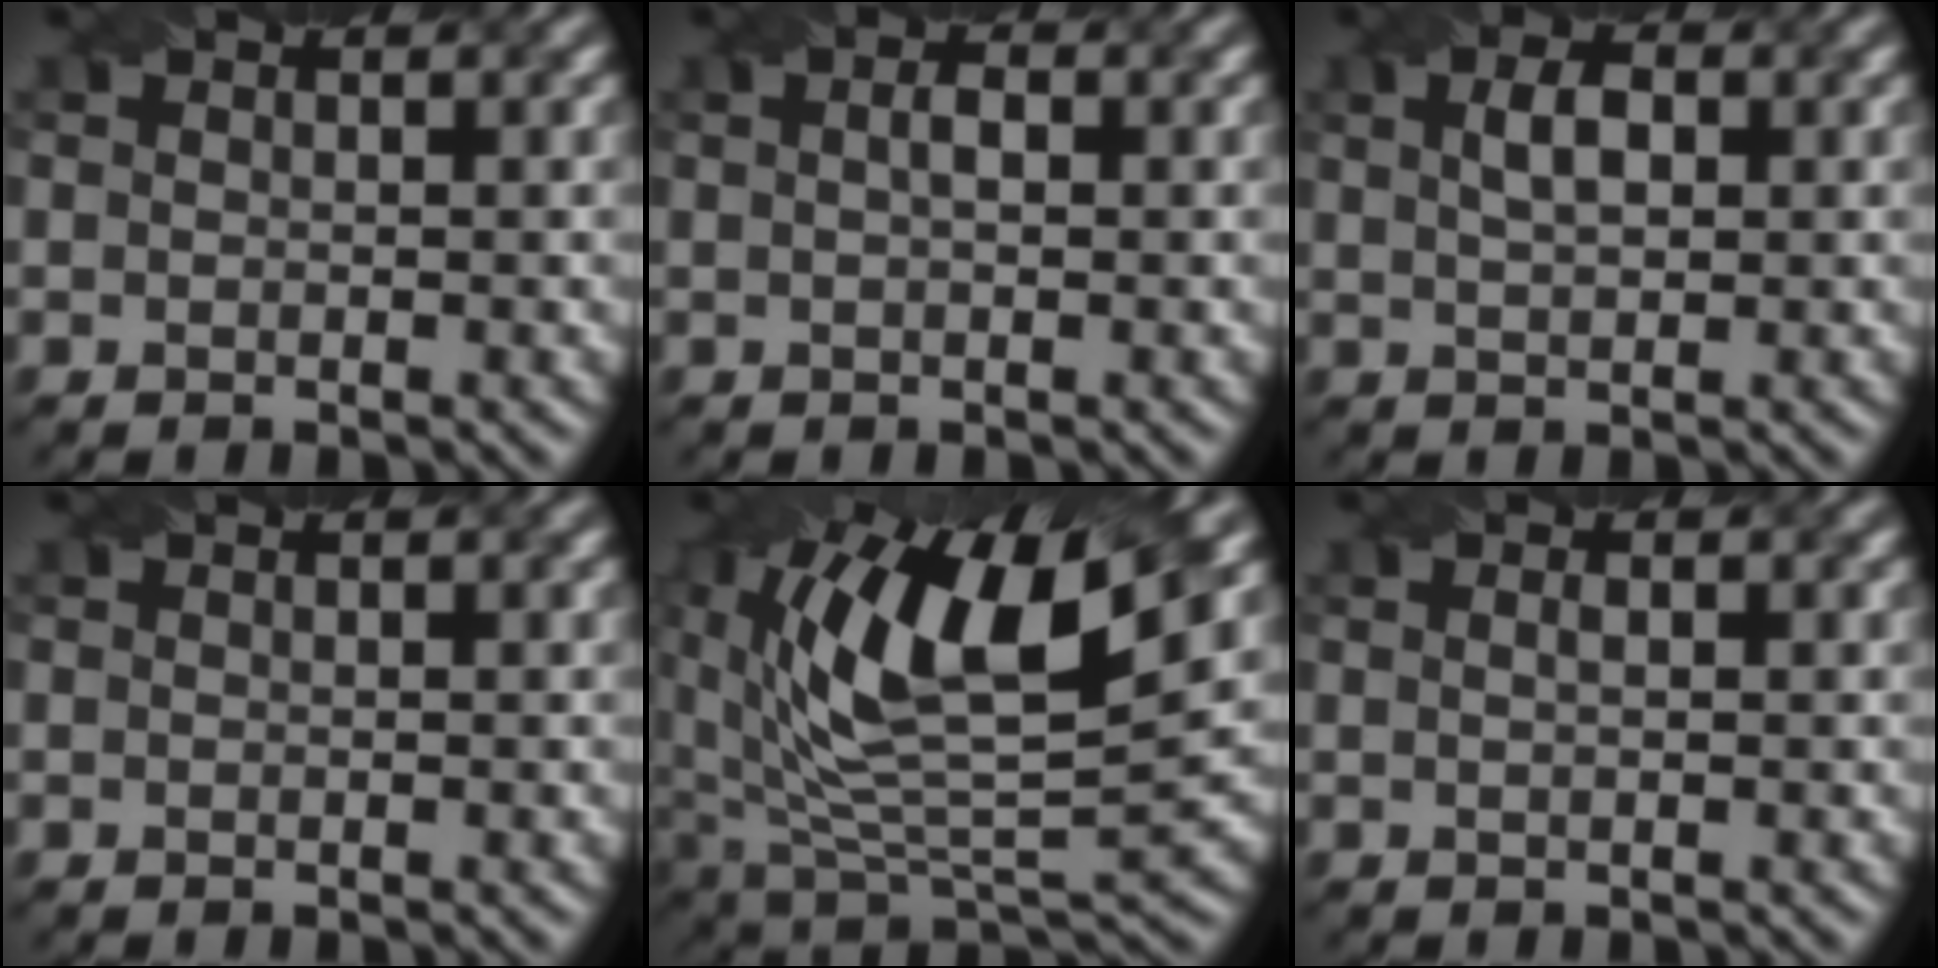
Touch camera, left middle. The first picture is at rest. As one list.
[{"total": 1.3, "force": [0.1, 0.5, 1.2], "torque": [-0.018, -0.003, 0.002]}, {"total": 2.8, "force": [0.9, 1.4, 2.3], "torque": [-0.046, 0.004, 0.017]}, {"total": 0.0}, {"total": 14.4, "force": [5.1, 6.1, 12.0], "torque": [-0.219, 0.003, 0.089]}, {"total": 1.1, "force": [0.3, 0.4, 0.9], "torque": [-0.009, -0.007, 0.000]}]